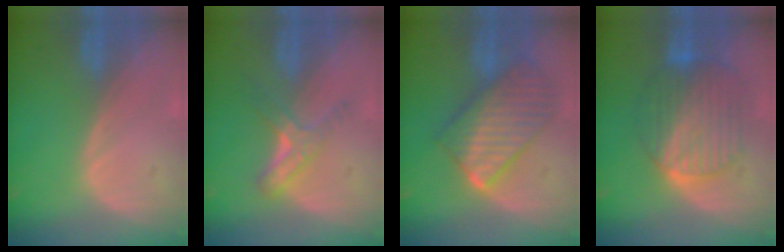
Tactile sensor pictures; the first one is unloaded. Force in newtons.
{"total": 5.5, "press": 4.9, "slide": 2.6}
{"total": 10.1, "press": 10.1, "slide": 0.7}
{"total": 10.0, "press": 9.9, "slide": 0.9}